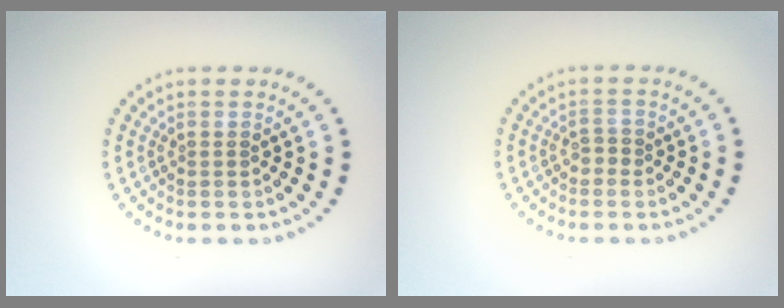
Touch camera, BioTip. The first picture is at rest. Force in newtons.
{"total": 1.0, "press": 0.8, "slide": 0.5}